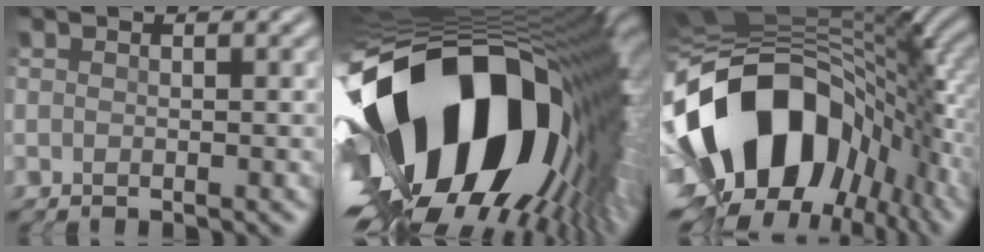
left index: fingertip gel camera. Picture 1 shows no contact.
{"total": 21.6, "force": [-1.9, 11.4, 18.3], "torque": [-0.347, -0.058, -0.023]}
{"total": 17.3, "force": [-4.4, 11.6, 12.1], "torque": [-0.225, -0.008, -0.075]}